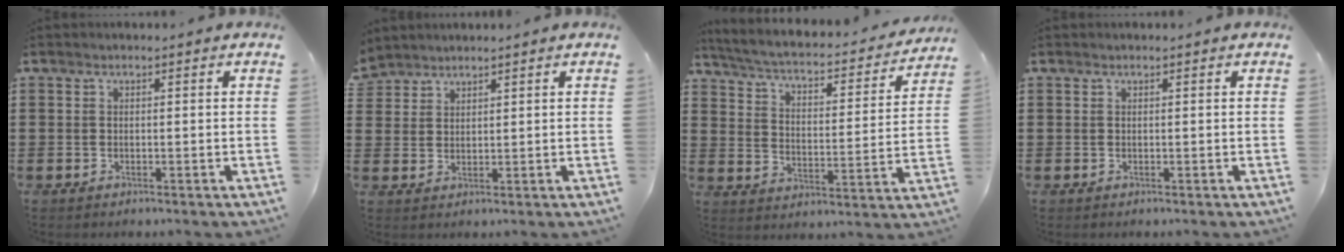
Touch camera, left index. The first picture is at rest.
{"total": 2.7, "force": [2.4, 1.1, -0.3], "torque": [-0.005, 0.001, 0.049]}
{"total": 3.2, "force": [2.7, 0.4, 1.5], "torque": [-0.049, -0.026, 0.035]}
{"total": 0.0}